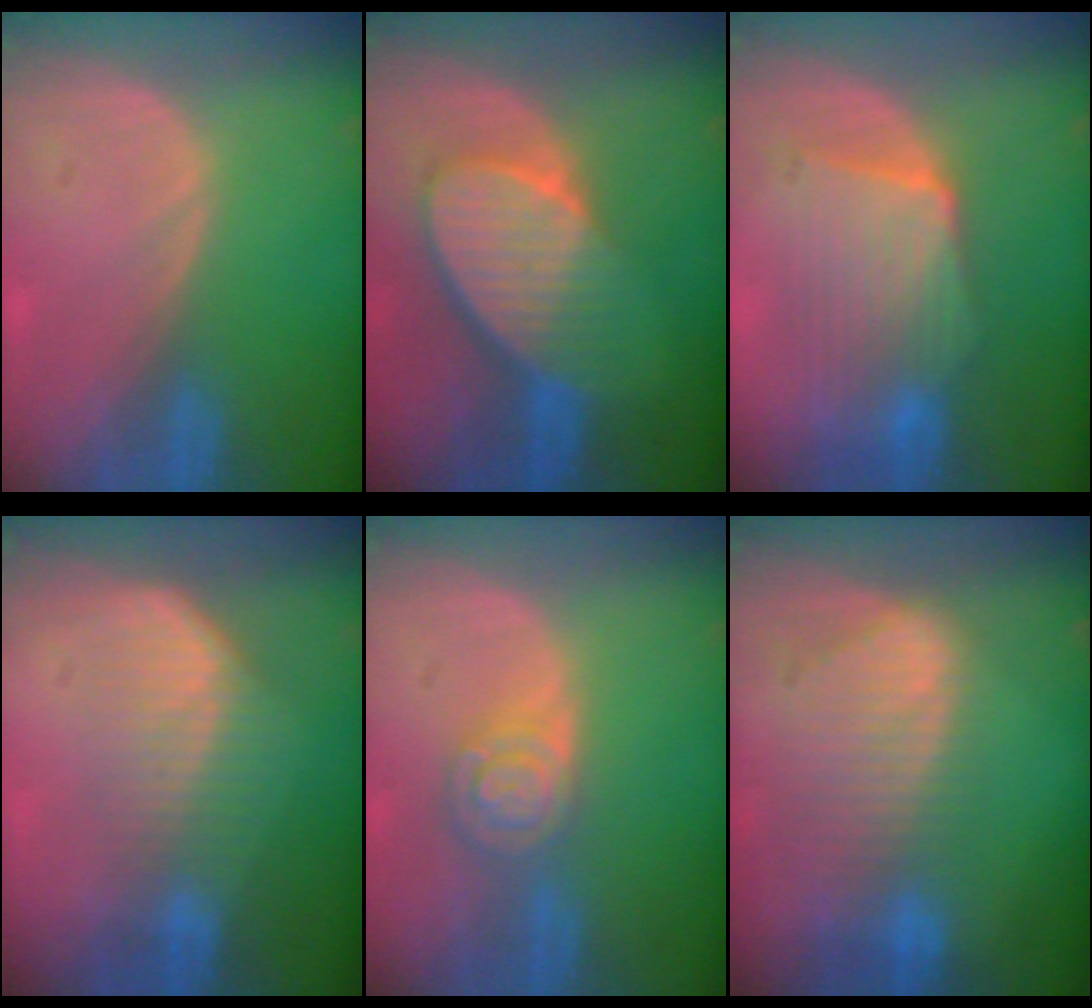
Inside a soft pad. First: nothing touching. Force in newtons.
{"total": 8.9, "press": 8.0, "slide": 3.8}
{"total": 8.2, "press": 8.1, "slide": 1.4}
{"total": 7.4, "press": 6.4, "slide": 3.8}
{"total": 5.5, "press": 4.8, "slide": 2.6}
{"total": 9.2, "press": 8.1, "slide": 4.4}